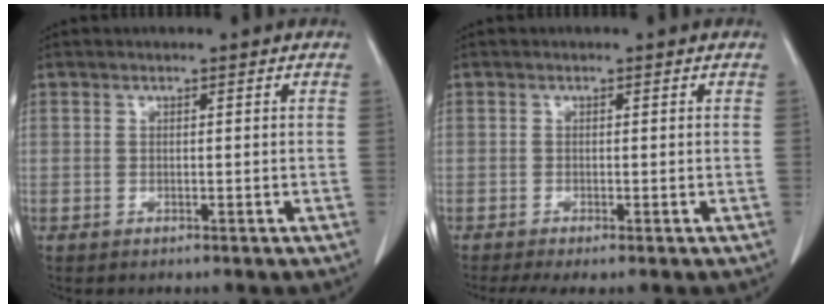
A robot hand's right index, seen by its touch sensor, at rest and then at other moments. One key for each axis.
{"total": 2.6, "fx": -1.7, "fy": 0.3, "fz": 1.8, "tx": -0.035, "ty": -0.010, "tz": -0.031}